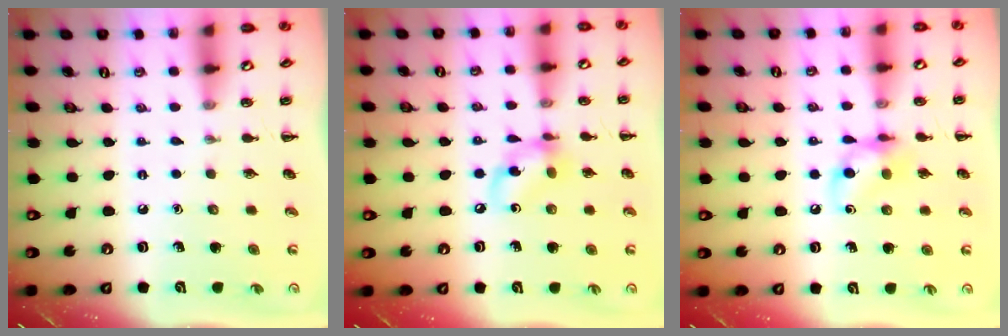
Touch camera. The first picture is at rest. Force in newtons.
{"total": 9.6, "press": 9.5, "slide": 1.6}
{"total": 9.8, "press": 9.7, "slide": 1.3}